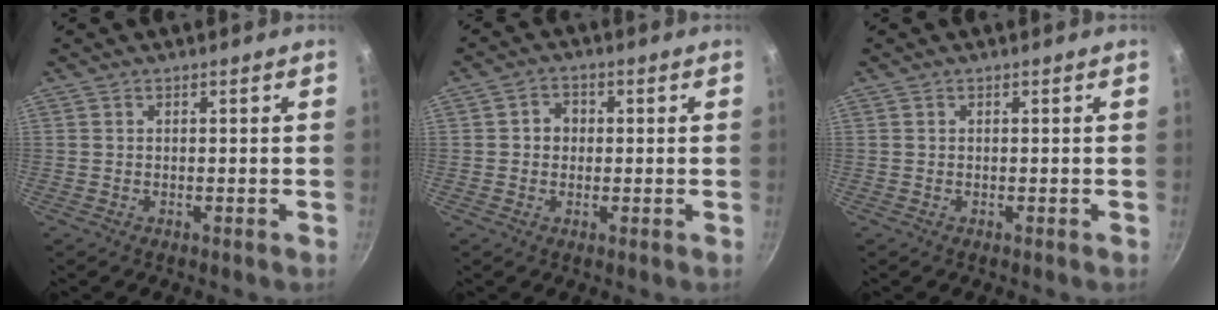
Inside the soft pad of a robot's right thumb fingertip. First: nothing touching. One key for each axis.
{"total": 3.5, "fx": 0.2, "fy": 3.1, "fz": 1.6, "tx": -0.005, "ty": 0.006, "tz": -0.002}
{"total": 0.0}